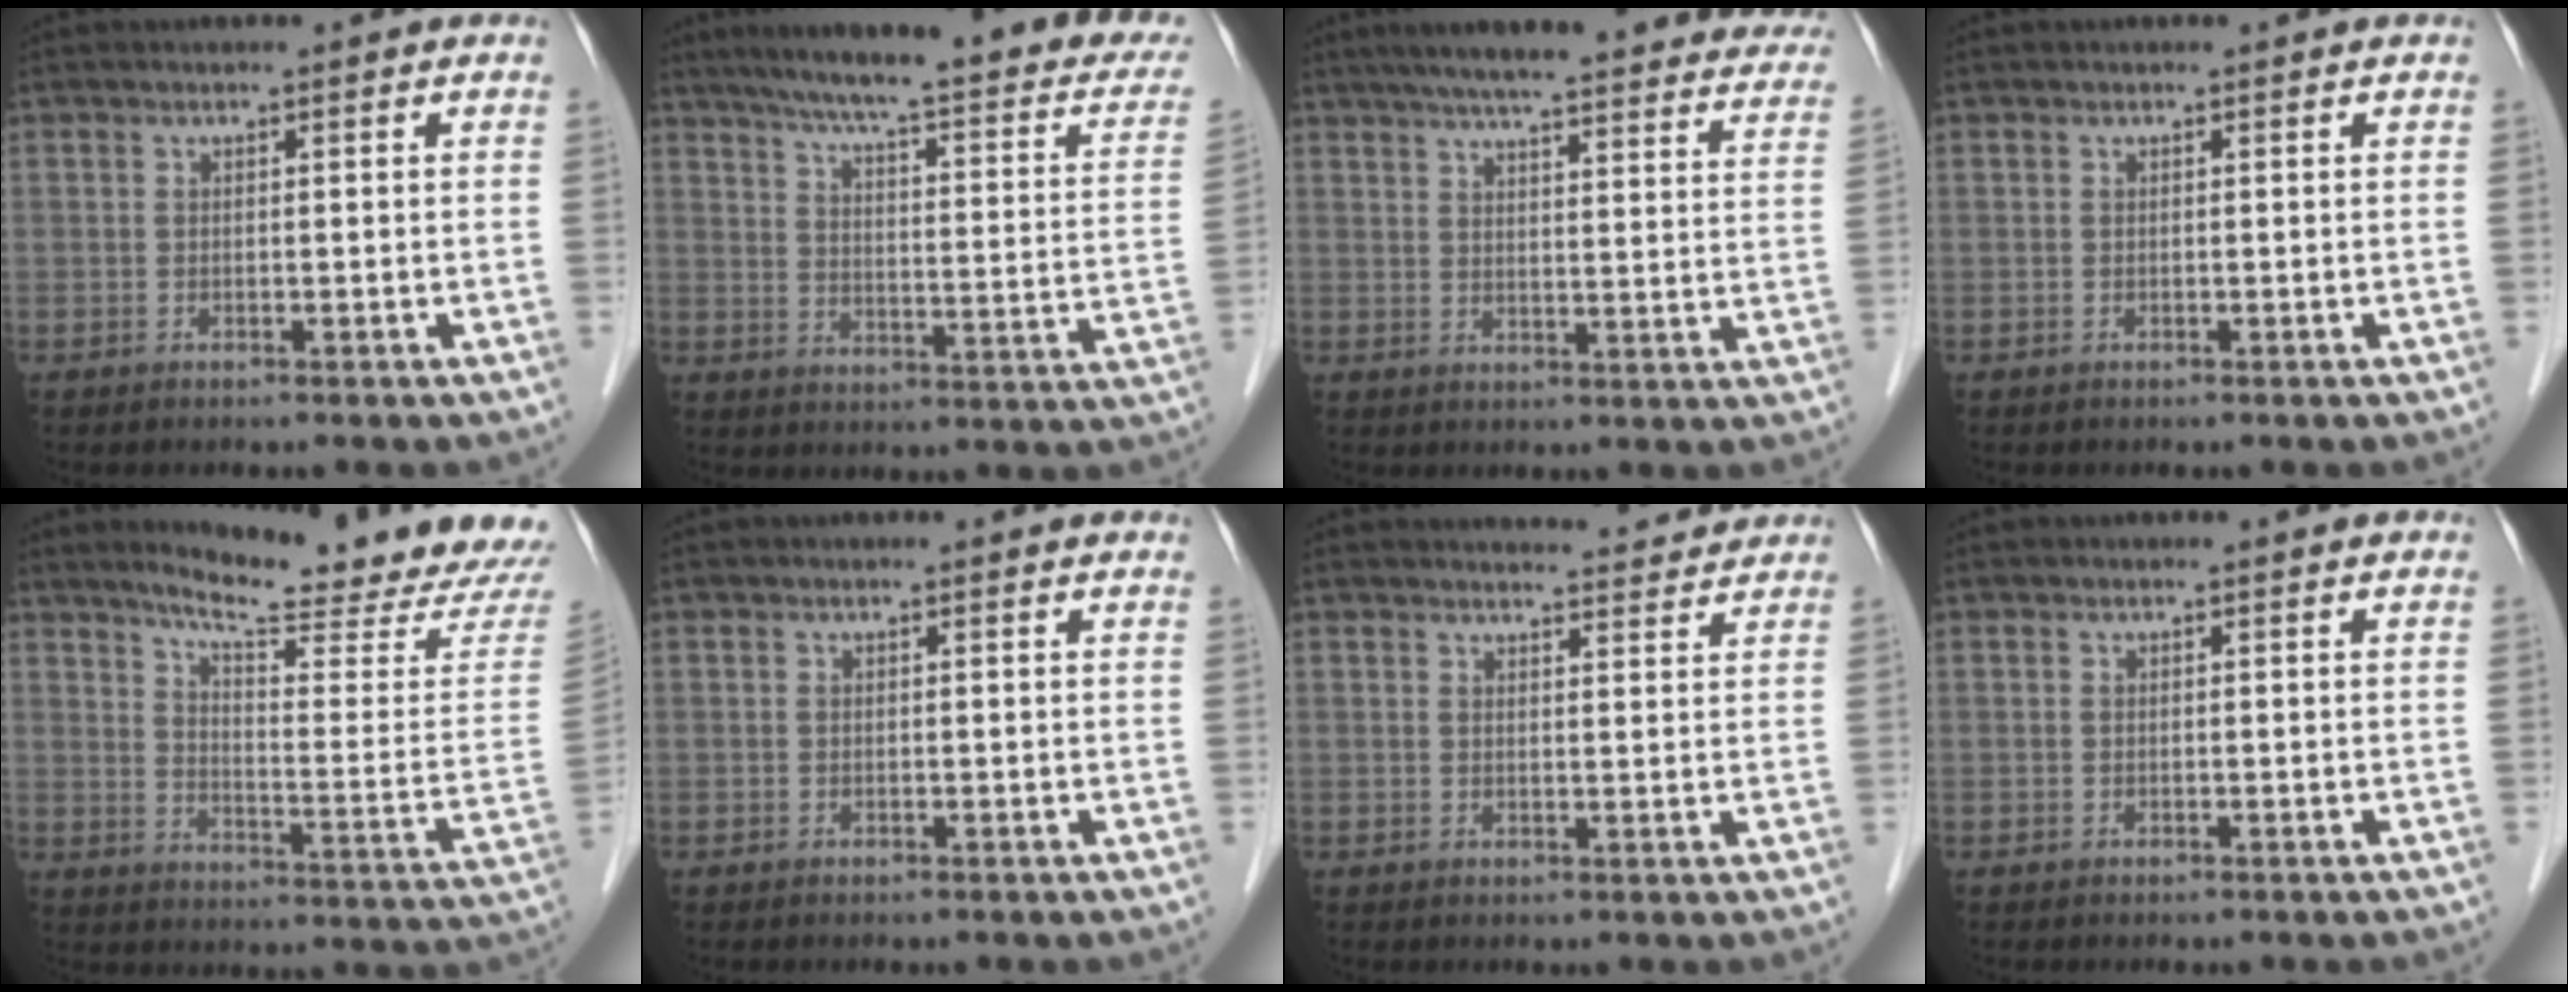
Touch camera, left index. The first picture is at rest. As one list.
[{"total": 26.4, "force": [21.2, 3.3, 15.2], "torque": [-0.215, -0.019, 0.260]}, {"total": 30.5, "force": [27.0, 4.0, 13.7], "torque": [-0.197, -0.029, 0.321]}, {"total": 0.0}, {"total": 18.2, "force": [16.7, -0.5, 7.3], "torque": [-0.113, -0.084, 0.213]}, {"total": 1.0, "force": [0.9, 0.1, 0.3], "torque": [-0.013, 0.002, 0.004]}, {"total": 7.2, "force": [7.1, 0.8, 1.0], "torque": [-0.009, 0.006, 0.075]}, {"total": 0.0}]